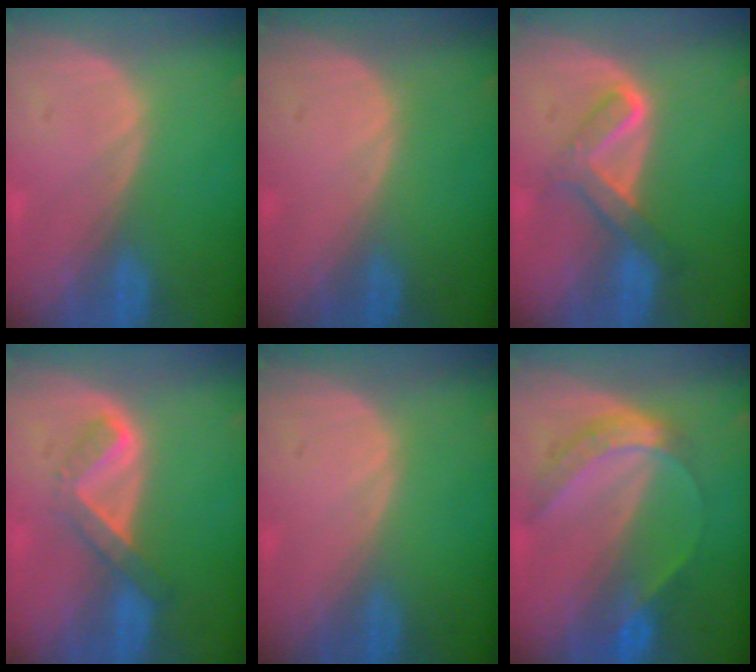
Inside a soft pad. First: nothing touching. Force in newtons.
{"total": 0.0}
{"total": 5.2, "press": 5.1, "slide": 0.3}
{"total": 5.2, "press": 4.5, "slide": 2.6}
{"total": 0.0}
{"total": 6.8, "press": 5.6, "slide": 3.9}